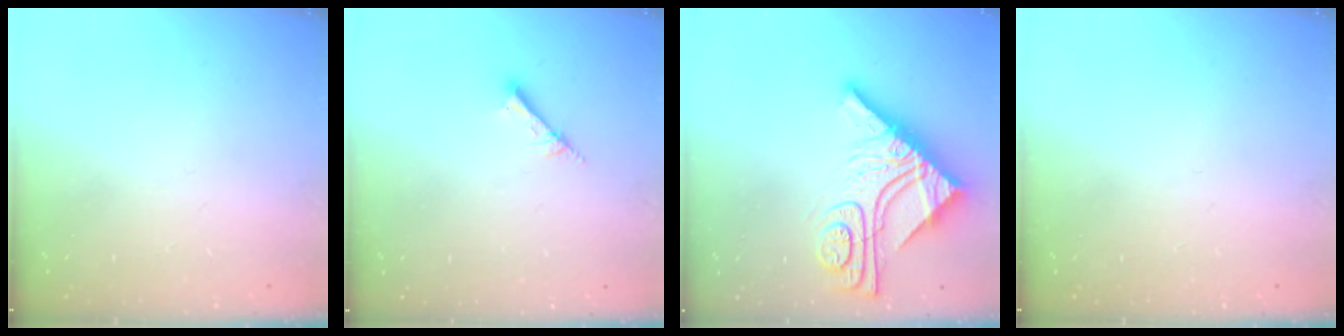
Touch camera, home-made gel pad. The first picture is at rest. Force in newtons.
{"total": 1.8, "press": 1.8, "slide": 0.0}
{"total": 16.9, "press": 16.8, "slide": 1.5}
{"total": 0.0}